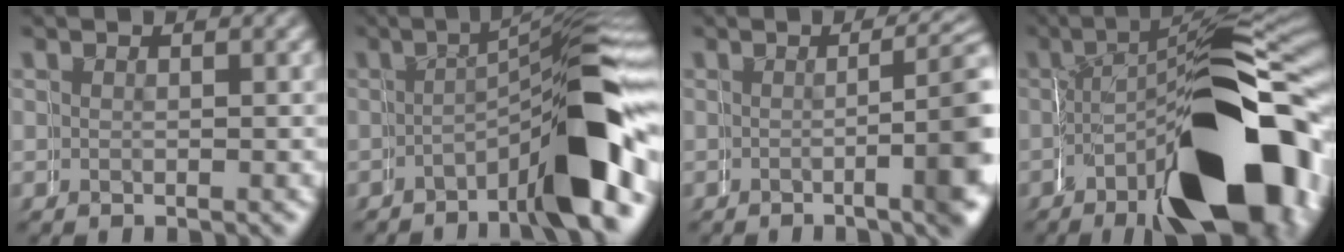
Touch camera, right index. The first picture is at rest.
{"total": 11.0, "force": [-3.3, 2.5, 10.2], "torque": [-0.143, 0.006, -0.045]}
{"total": 5.7, "force": [-0.9, 0.8, 5.5], "torque": [-0.035, 0.004, -0.016]}
{"total": 20.5, "force": [-5.2, 9.1, 17.6], "torque": [-0.240, 0.004, -0.076]}